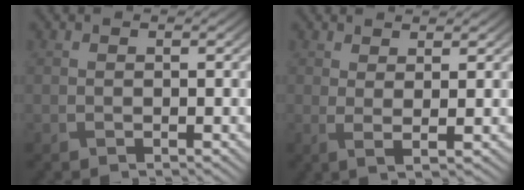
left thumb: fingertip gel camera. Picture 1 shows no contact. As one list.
[{"total": 2.6, "force": [1.1, 0.6, 2.3], "torque": [-0.044, -0.008, 0.021]}]